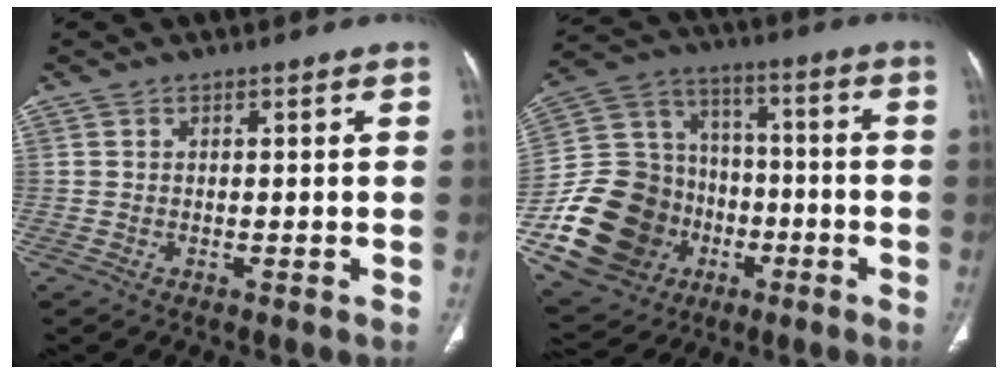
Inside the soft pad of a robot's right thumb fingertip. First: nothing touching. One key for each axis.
{"total": 23.5, "fx": -7.2, "fy": 19.9, "fz": 10.2, "tx": -0.183, "ty": 0.093, "tz": -0.108}